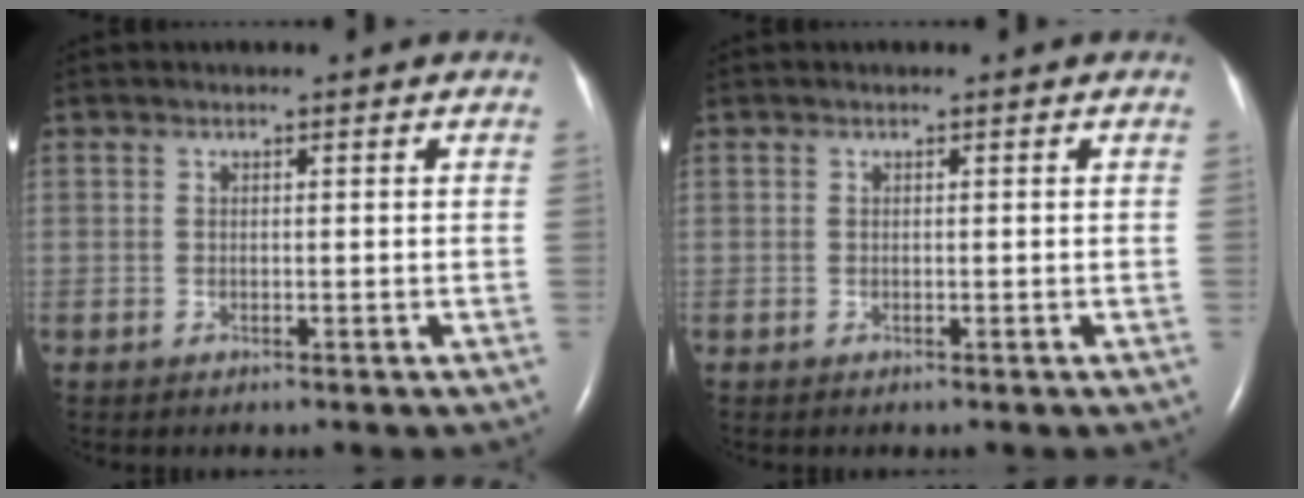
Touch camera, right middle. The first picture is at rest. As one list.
[{"total": 0.0}]